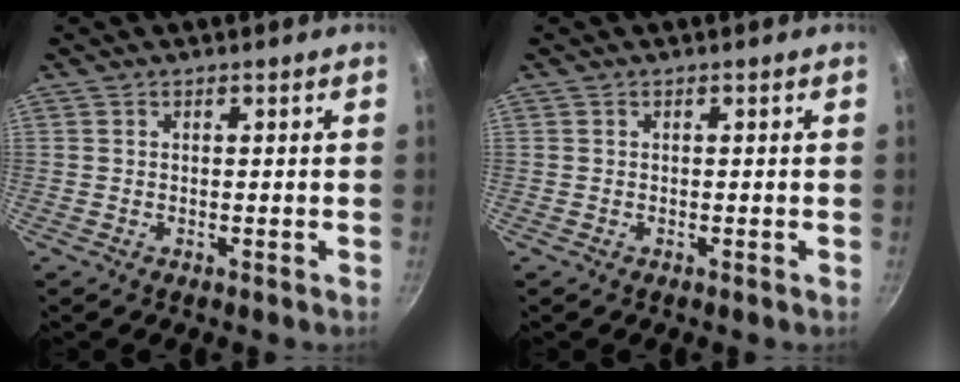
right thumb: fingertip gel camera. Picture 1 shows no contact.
{"total": 0.0}